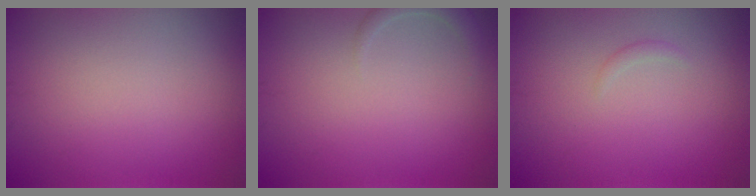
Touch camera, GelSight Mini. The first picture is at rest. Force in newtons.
{"total": 1.5, "press": 1.5, "slide": 0.2}
{"total": 0.5, "press": 0.5, "slide": 0.0}